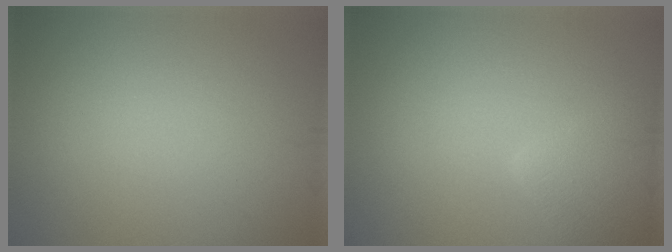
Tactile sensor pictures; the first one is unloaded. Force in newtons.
{"total": 3.4, "press": 3.4, "slide": 0.3}